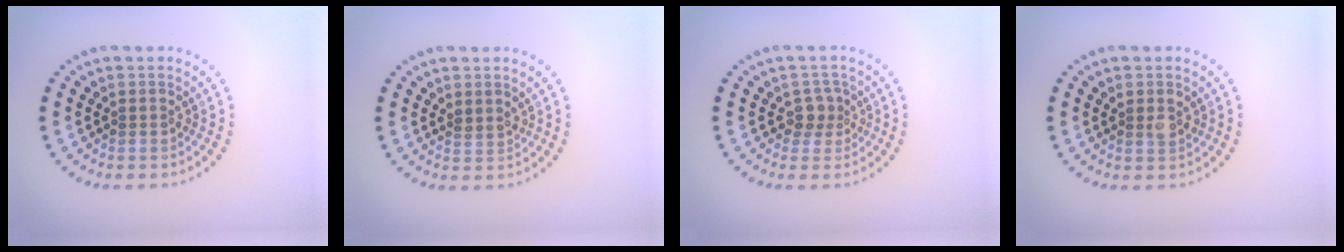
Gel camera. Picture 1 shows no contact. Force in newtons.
{"total": 0.7, "press": 0.4, "slide": 0.6}
{"total": 1.7, "press": 1.4, "slide": 1.0}
{"total": 1.3, "press": 1.2, "slide": 0.5}